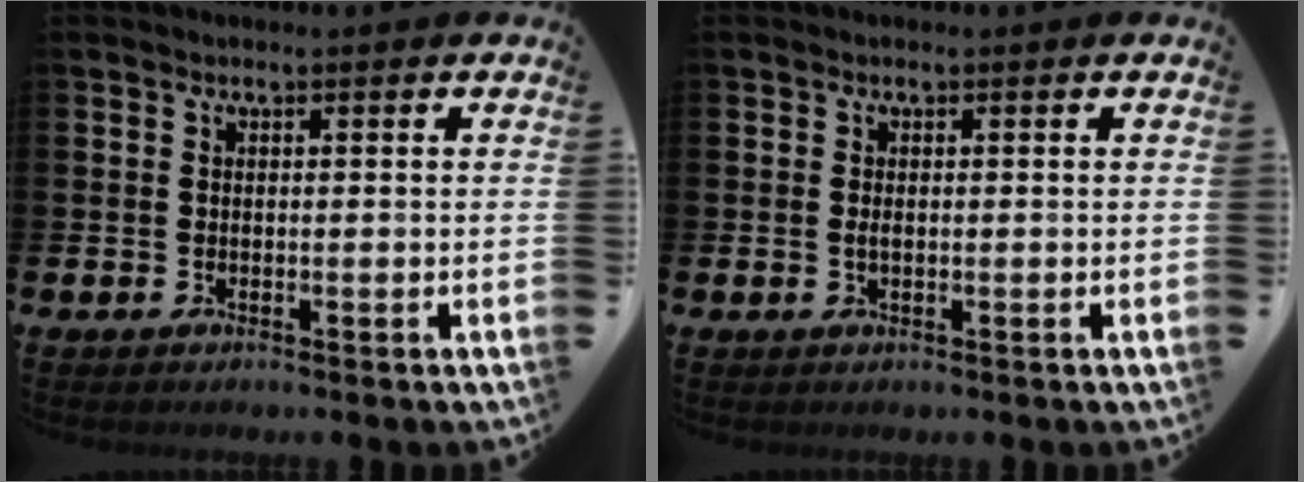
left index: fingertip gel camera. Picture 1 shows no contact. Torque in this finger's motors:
{"motor_torque": [0.52, -0.03, 0.02, 0.02]}